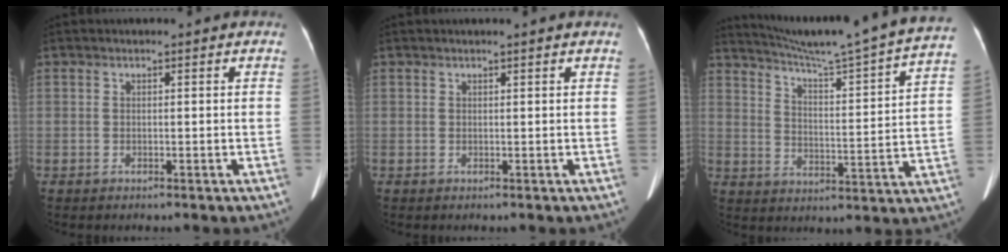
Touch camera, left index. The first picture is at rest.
{"total": 0.9, "force": [0.7, -0.3, 0.5], "torque": [-0.017, 0.007, 0.017]}
{"total": 24.1, "force": [21.5, -1.4, 10.6], "torque": [-0.172, -0.061, 0.282]}